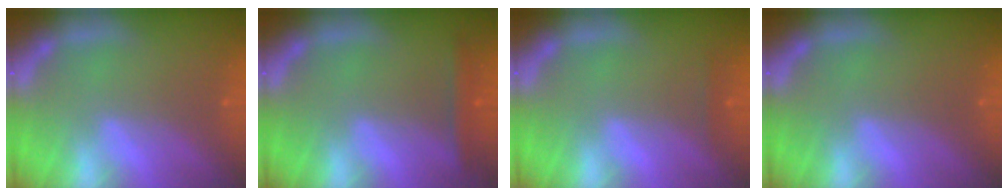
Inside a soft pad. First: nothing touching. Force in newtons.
{"total": 2.4}
{"total": 0.9}
{"total": 0.0}